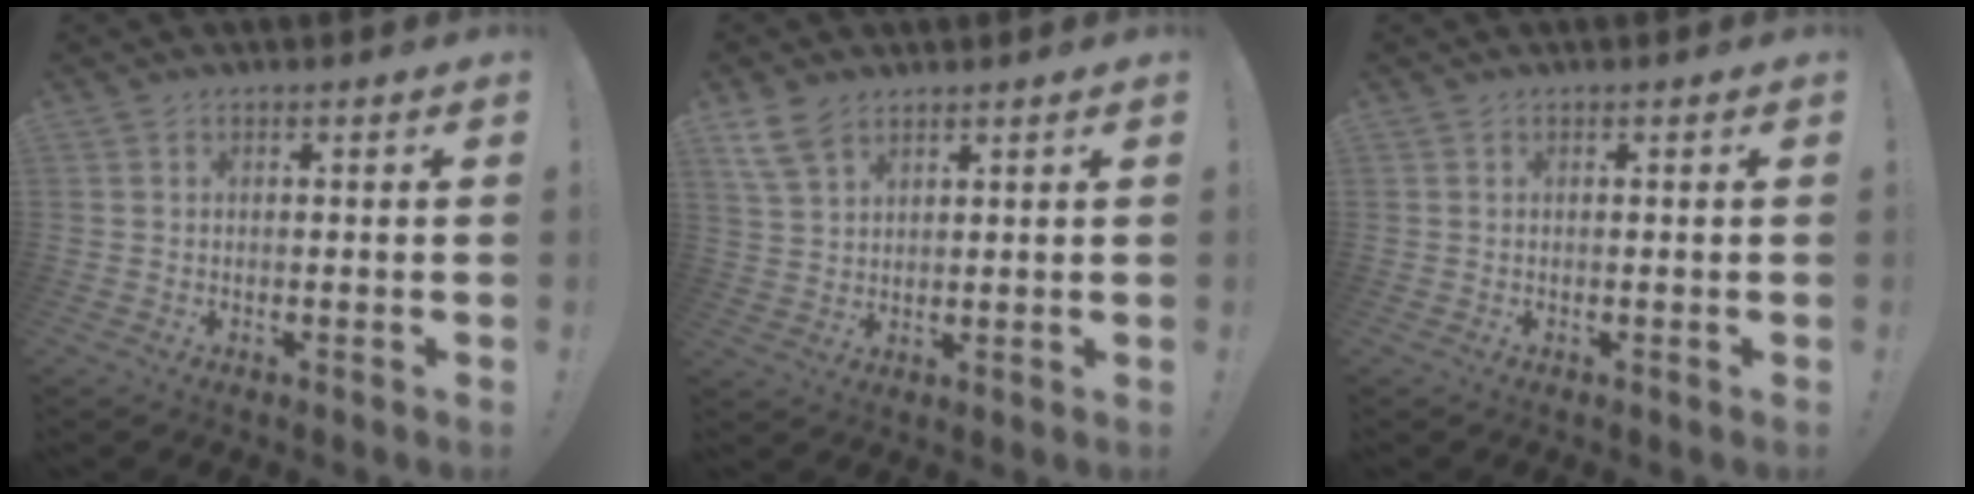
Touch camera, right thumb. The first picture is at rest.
{"total": 7.6, "force": [5.3, 3.8, 3.9], "torque": [-0.079, -0.015, 0.105]}
{"total": 0.0}